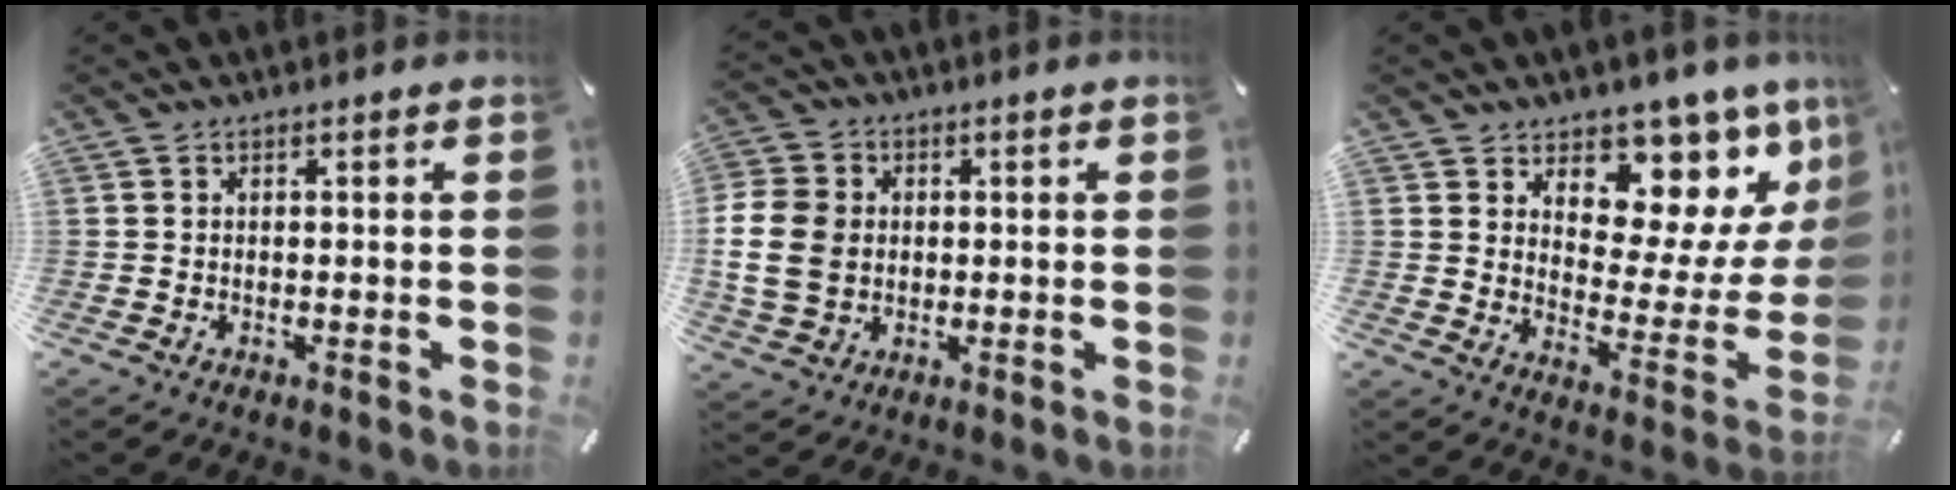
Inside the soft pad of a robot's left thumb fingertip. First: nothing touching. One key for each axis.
{"total": 10.2, "fx": -0.1, "fy": 8.7, "fz": 5.3, "tx": -0.134, "ty": 0.014, "tz": 0.000}
{"total": 10.2, "fx": 7.3, "fy": 6.4, "fz": 3.2, "tx": -0.024, "ty": -0.089, "tz": 0.124}